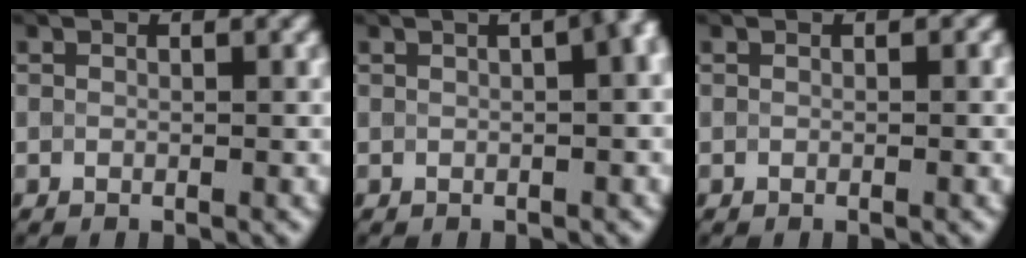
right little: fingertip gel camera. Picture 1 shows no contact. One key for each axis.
{"total": 14.1, "fx": 4.2, "fy": 7.6, "fz": 11.2, "tx": -0.023, "ty": 0.075, "tz": 0.009}
{"total": 0.0}